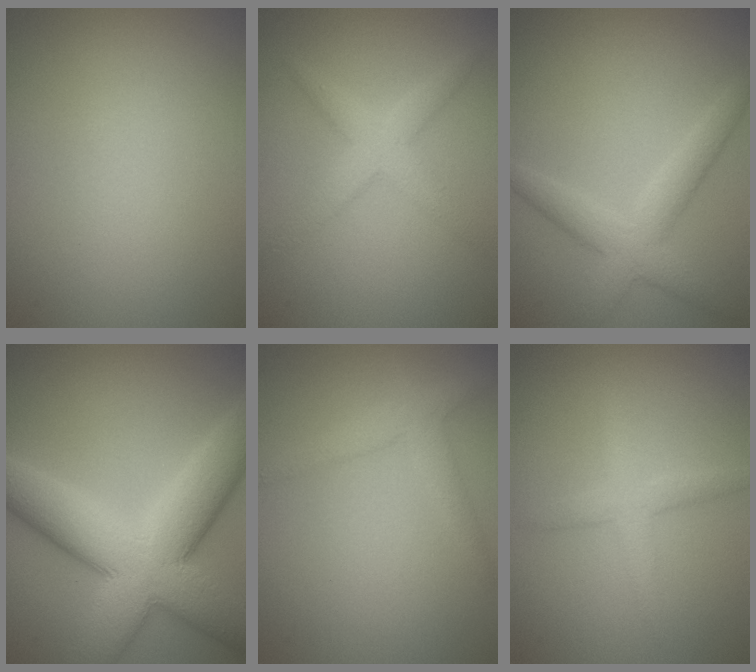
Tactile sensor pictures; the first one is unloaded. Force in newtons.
{"total": 3.0, "press": 3.0, "slide": 0.1}
{"total": 3.7, "press": 3.7, "slide": 0.1}
{"total": 11.4, "press": 11.3, "slide": 0.4}
{"total": 2.4, "press": 2.4, "slide": 0.2}
{"total": 2.3, "press": 2.3, "slide": 0.1}